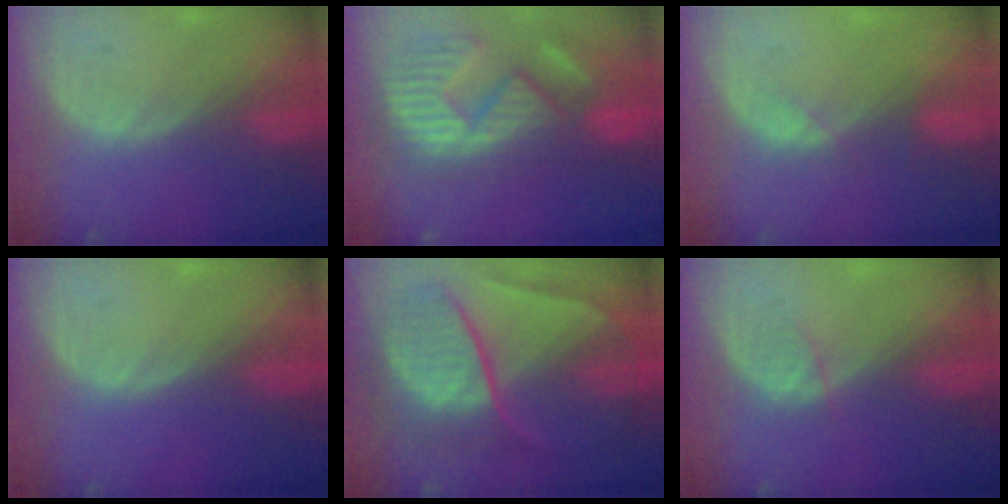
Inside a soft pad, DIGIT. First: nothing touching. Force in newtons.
{"total": 12.9, "press": 12.0, "slide": 4.9}
{"total": 1.9, "press": 1.7, "slide": 0.9}
{"total": 0.0}
{"total": 10.8, "press": 10.7, "slide": 1.1}
{"total": 1.6, "press": 1.5, "slide": 0.2}